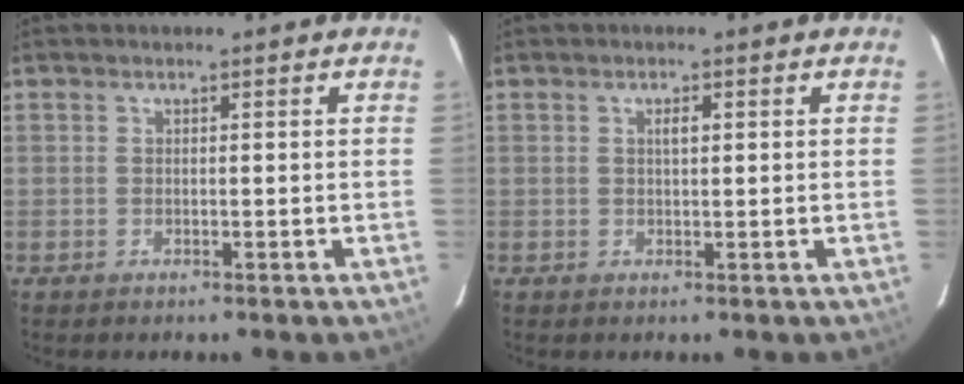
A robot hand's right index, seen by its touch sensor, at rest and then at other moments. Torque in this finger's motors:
{"motor_torque": [0.05, 0.07, 0.01, 0.03]}